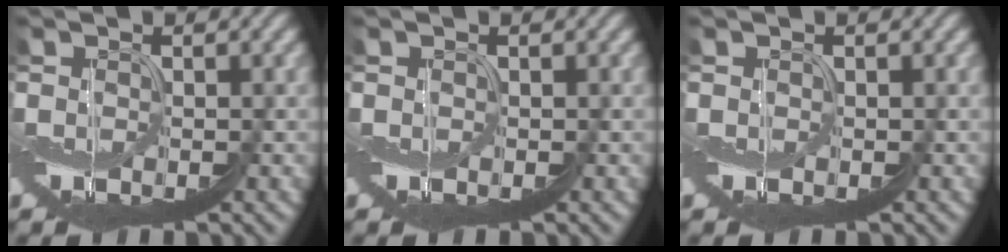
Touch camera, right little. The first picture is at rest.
{"total": 0.0}
{"total": 0.0}